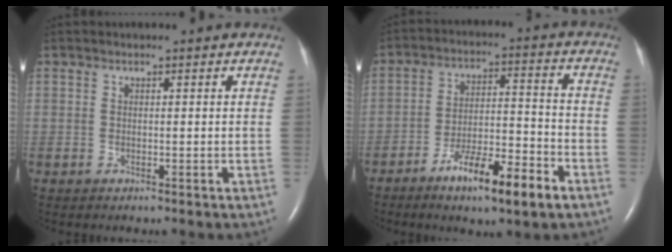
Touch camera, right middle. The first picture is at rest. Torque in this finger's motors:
{"motor_torque": [1.17, -0.97, 0.35, 0.10]}